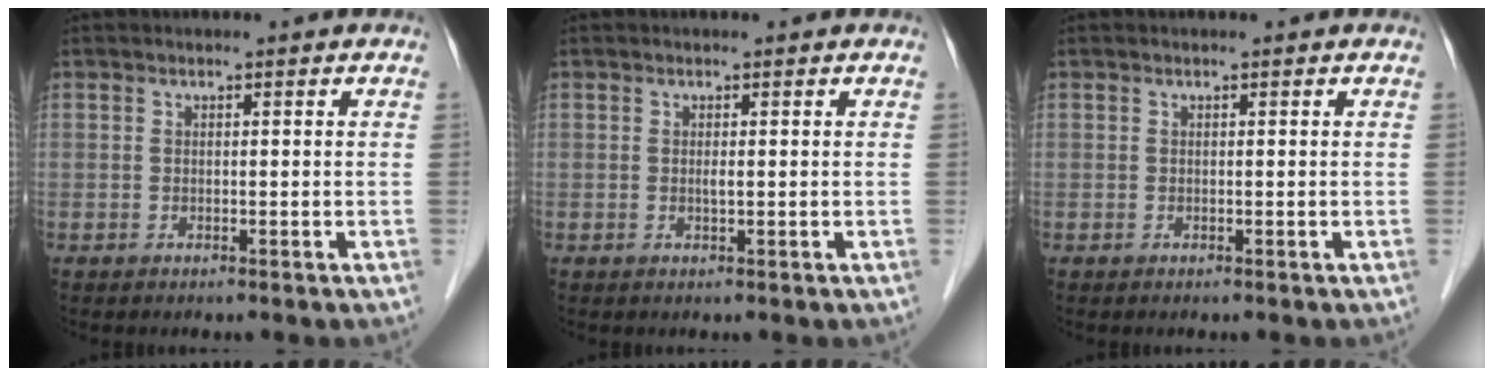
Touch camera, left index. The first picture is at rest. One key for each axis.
{"total": 0.6, "fx": 0.2, "fy": 0.0, "fz": 0.6, "tx": -0.015, "ty": -0.002, "tz": 0.002}
{"total": 0.0}